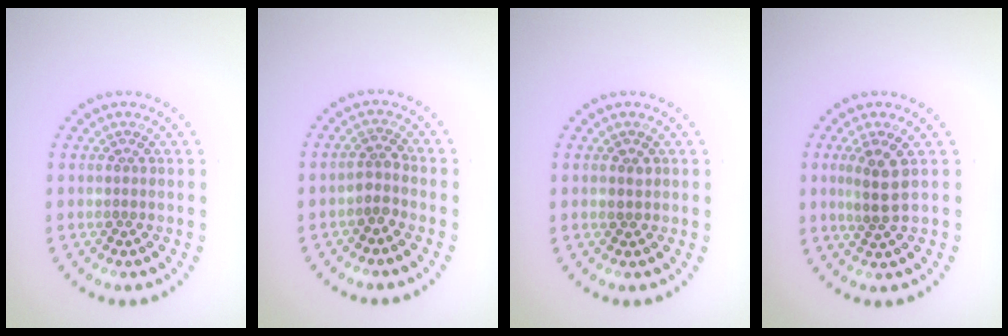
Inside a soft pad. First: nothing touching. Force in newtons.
{"total": 1.6, "press": 1.3, "slide": 0.9}
{"total": 0.8, "press": 0.8, "slide": 0.1}
{"total": 2.3, "press": 1.9, "slide": 1.3}